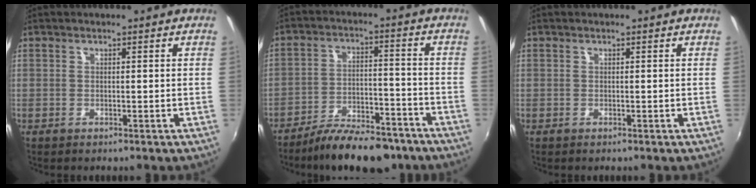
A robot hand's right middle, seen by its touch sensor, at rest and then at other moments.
{"total": 15.4, "force": [-12.5, 5.0, 7.5], "torque": [-0.137, -0.005, -0.184]}
{"total": 0.0}